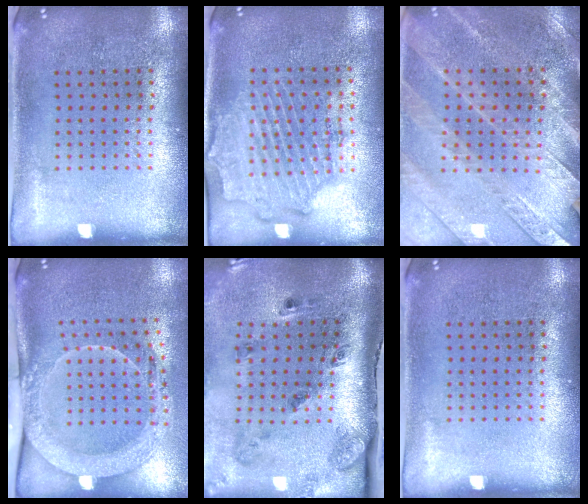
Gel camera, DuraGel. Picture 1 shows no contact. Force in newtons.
{"total": 1.8, "press": 1.7, "slide": 0.8}
{"total": 2.8, "press": 2.7, "slide": 0.6}
{"total": 2.1, "press": 2.0, "slide": 0.5}
{"total": 2.9, "press": 1.8, "slide": 2.3}
{"total": 0.0}